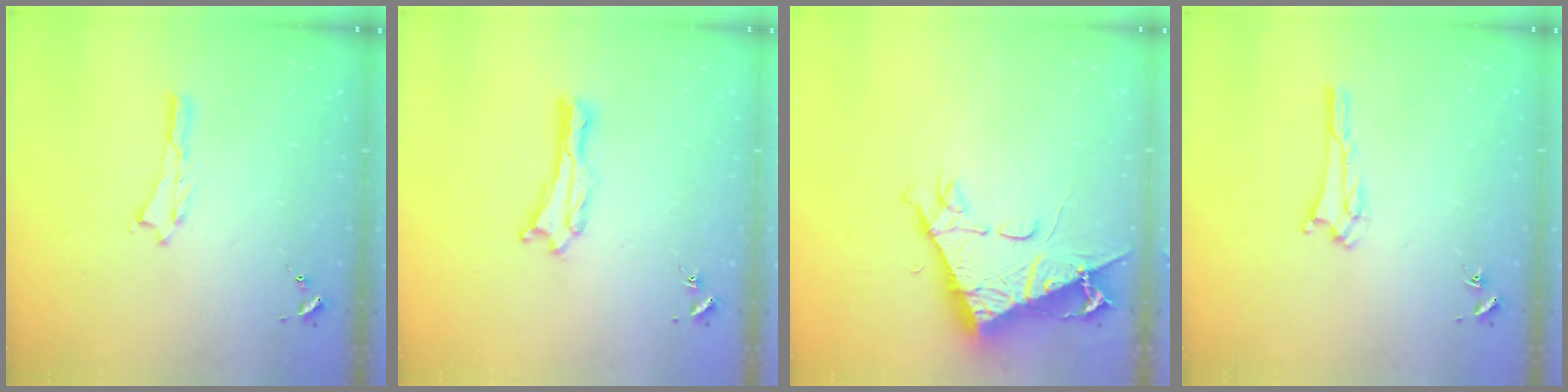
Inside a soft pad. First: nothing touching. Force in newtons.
{"total": 0.8, "press": 0.7, "slide": 0.2}
{"total": 10.1, "press": 10.0, "slide": 1.3}
{"total": 1.8, "press": 1.8, "slide": 0.2}